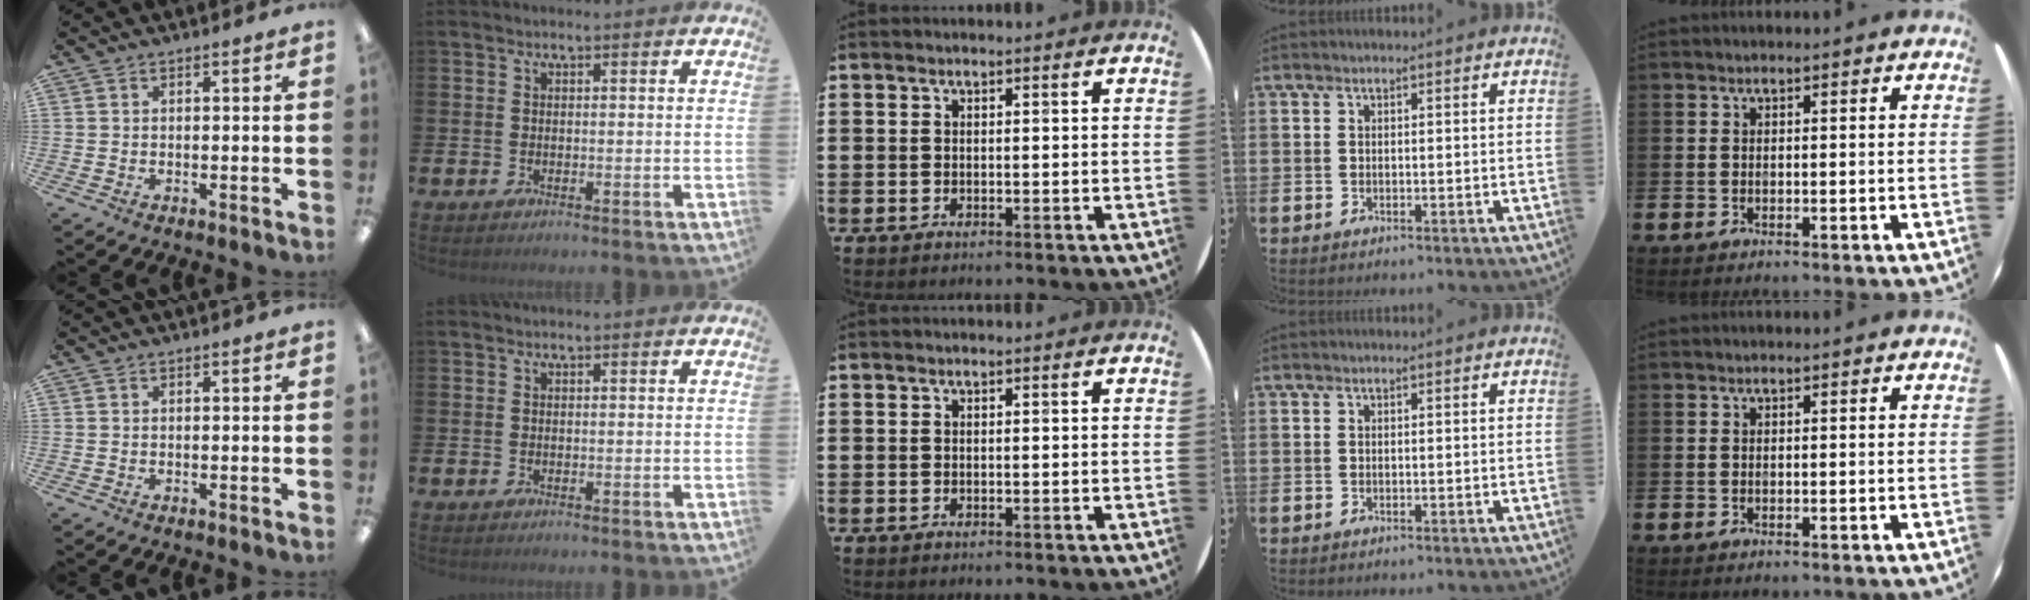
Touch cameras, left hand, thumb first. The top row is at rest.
{}